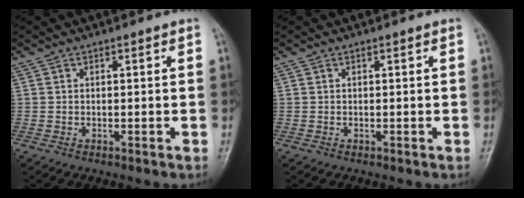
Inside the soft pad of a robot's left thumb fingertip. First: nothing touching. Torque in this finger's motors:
{"motor_torque": [0.05, 0.08, -0.03, -0.11, 0.00]}